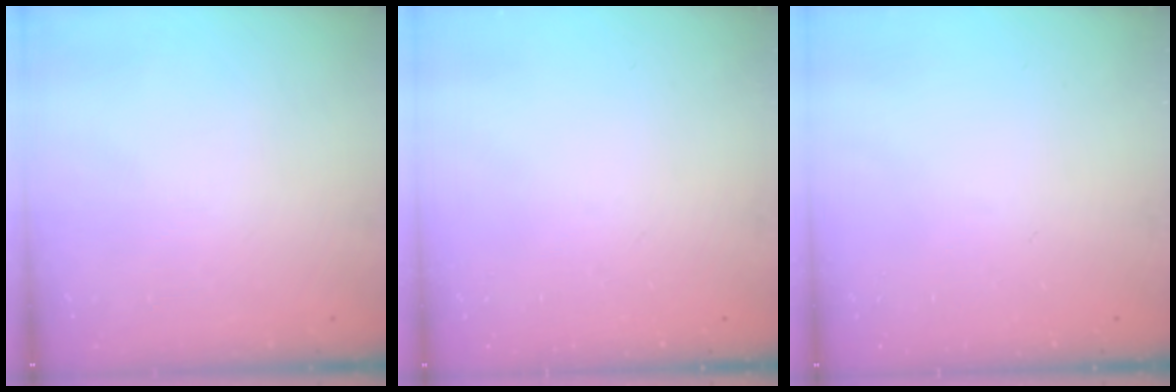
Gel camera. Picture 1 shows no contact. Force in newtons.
{"total": 0.0}
{"total": 0.0}